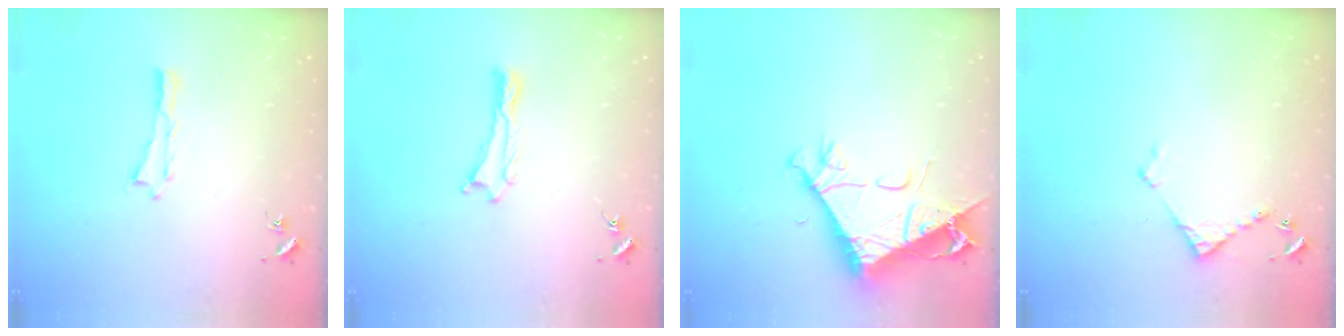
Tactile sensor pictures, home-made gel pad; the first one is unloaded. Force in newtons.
{"total": 0.0}
{"total": 8.6, "press": 8.6, "slide": 1.0}
{"total": 3.7, "press": 3.7, "slide": 0.3}